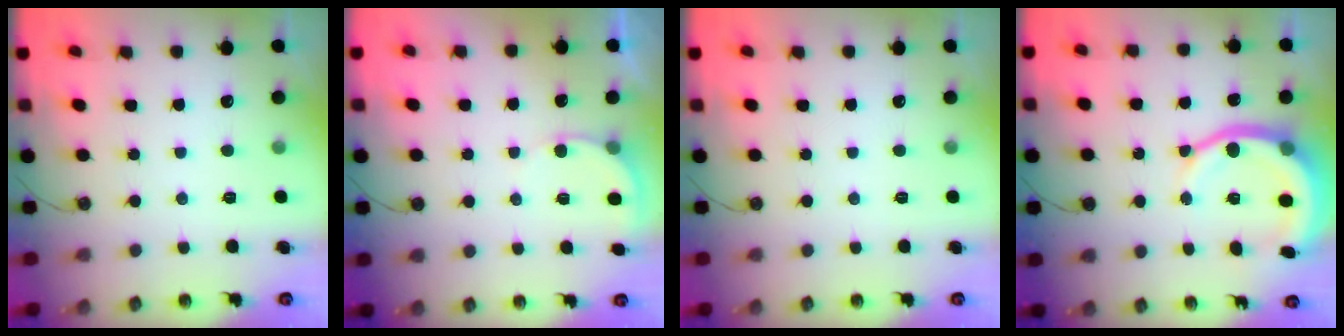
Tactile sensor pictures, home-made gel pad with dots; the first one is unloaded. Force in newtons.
{"total": 3.7, "press": 3.7, "slide": 0.2}
{"total": 0.0}
{"total": 11.7, "press": 11.5, "slide": 2.1}